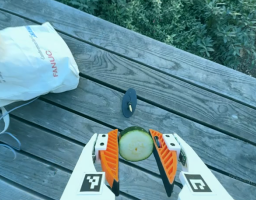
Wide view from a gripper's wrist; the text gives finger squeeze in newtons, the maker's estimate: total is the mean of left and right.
{"total": 9.6, "left": 9.1, "right": 10.0}